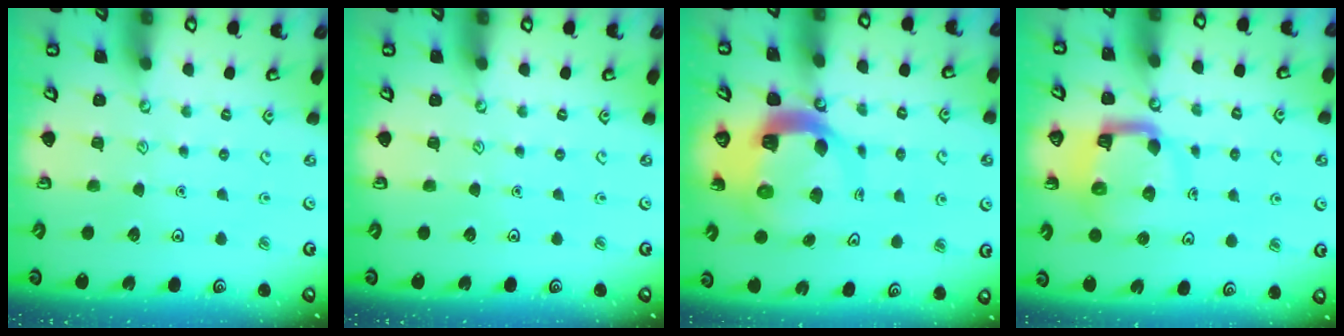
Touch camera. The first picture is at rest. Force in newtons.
{"total": 0.0}
{"total": 10.2, "press": 10.1, "slide": 1.3}
{"total": 9.0, "press": 9.0, "slide": 1.1}